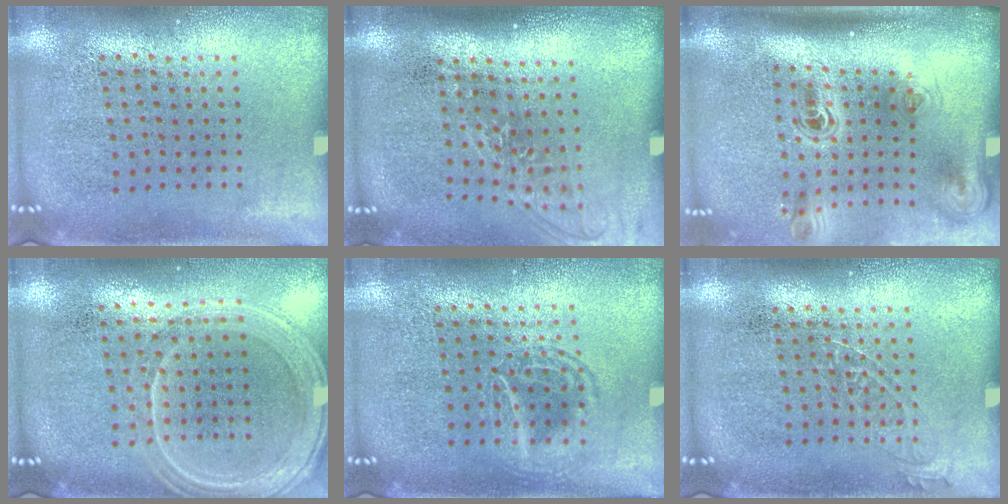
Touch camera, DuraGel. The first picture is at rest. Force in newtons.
{"total": 1.4, "press": 1.1, "slide": 0.8}
{"total": 2.3, "press": 1.5, "slide": 1.8}
{"total": 1.2, "press": 1.2, "slide": 0.3}
{"total": 1.3, "press": 1.2, "slide": 0.2}
{"total": 1.0, "press": 1.0, "slide": 0.1}